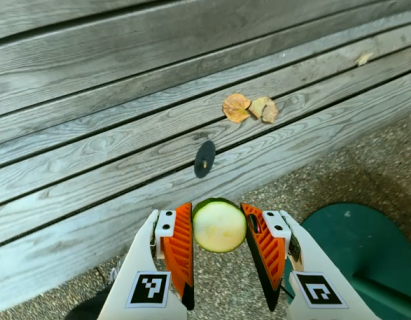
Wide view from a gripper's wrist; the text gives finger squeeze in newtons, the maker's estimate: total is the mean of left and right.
{"total": 7.4, "left": 6.9, "right": 7.9}